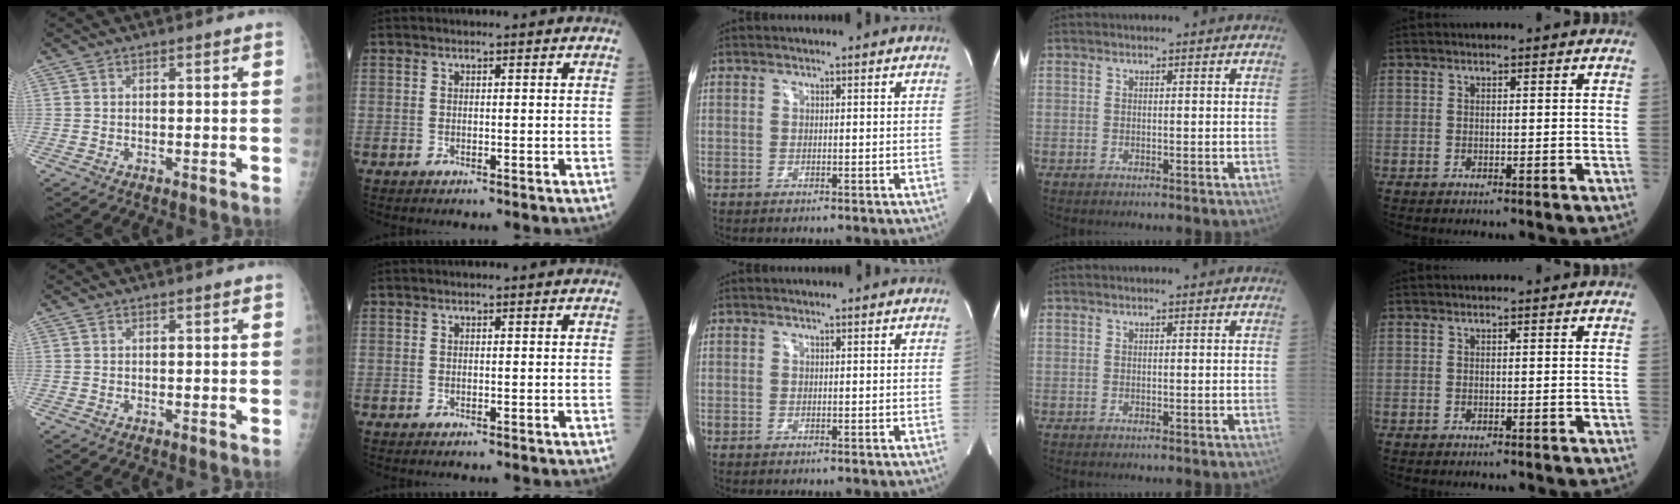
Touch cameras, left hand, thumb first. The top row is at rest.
{}